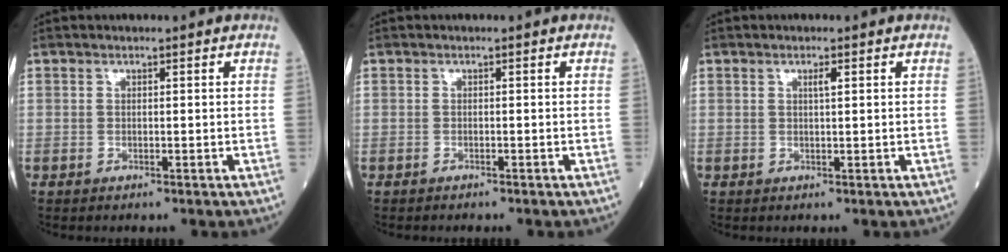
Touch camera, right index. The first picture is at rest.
{"total": 0.6, "force": [-0.5, 0.1, 0.2], "torque": [-0.006, -0.001, -0.009]}
{"total": 1.1, "force": [0.5, 0.0, 1.0], "torque": [-0.020, 0.000, 0.008]}